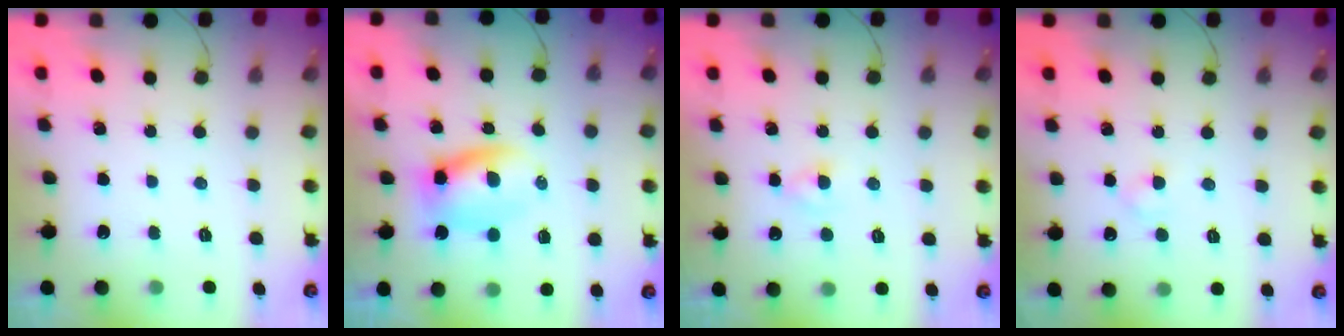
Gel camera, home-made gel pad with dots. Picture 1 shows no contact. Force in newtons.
{"total": 5.0, "press": 4.9, "slide": 1.2}
{"total": 1.9, "press": 1.7, "slide": 0.9}
{"total": 2.2, "press": 2.0, "slide": 0.8}